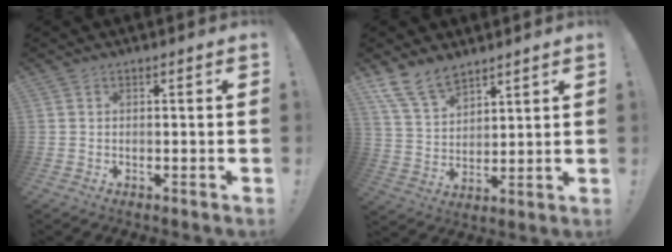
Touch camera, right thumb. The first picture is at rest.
{"total": 11.5, "force": [8.8, 5.8, 4.5], "torque": [-0.091, -0.052, 0.174]}